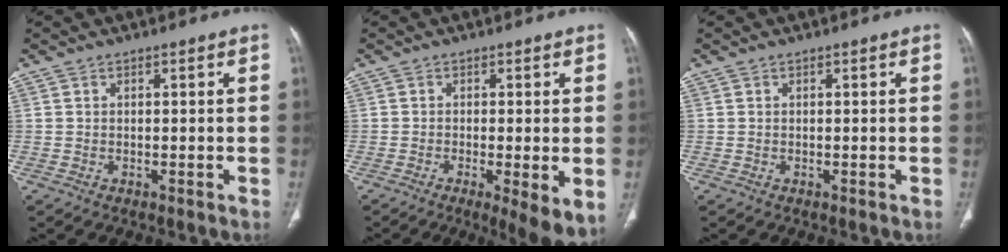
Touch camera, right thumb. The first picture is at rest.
{"total": 7.3, "force": [-2.1, 1.6, 6.8], "torque": [-0.106, -0.020, -0.033]}
{"total": 0.0}